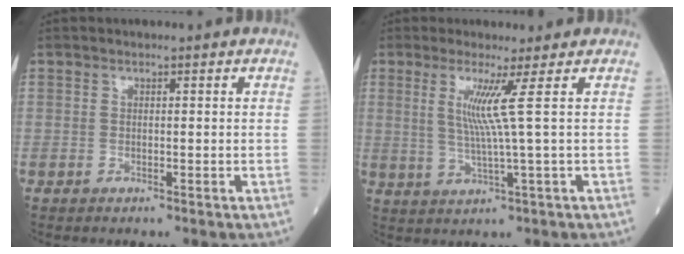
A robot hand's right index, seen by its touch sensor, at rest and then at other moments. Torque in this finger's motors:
{"motor_torque": [0.75, 0.19, 0.43, 0.13]}